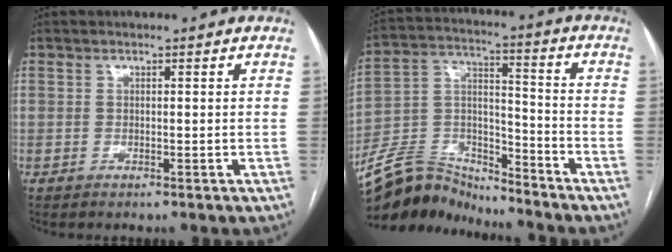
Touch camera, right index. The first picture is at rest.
{"total": 12.4, "force": [-12.1, 2.5, 1.0], "torque": [-0.022, 0.050, -0.228]}